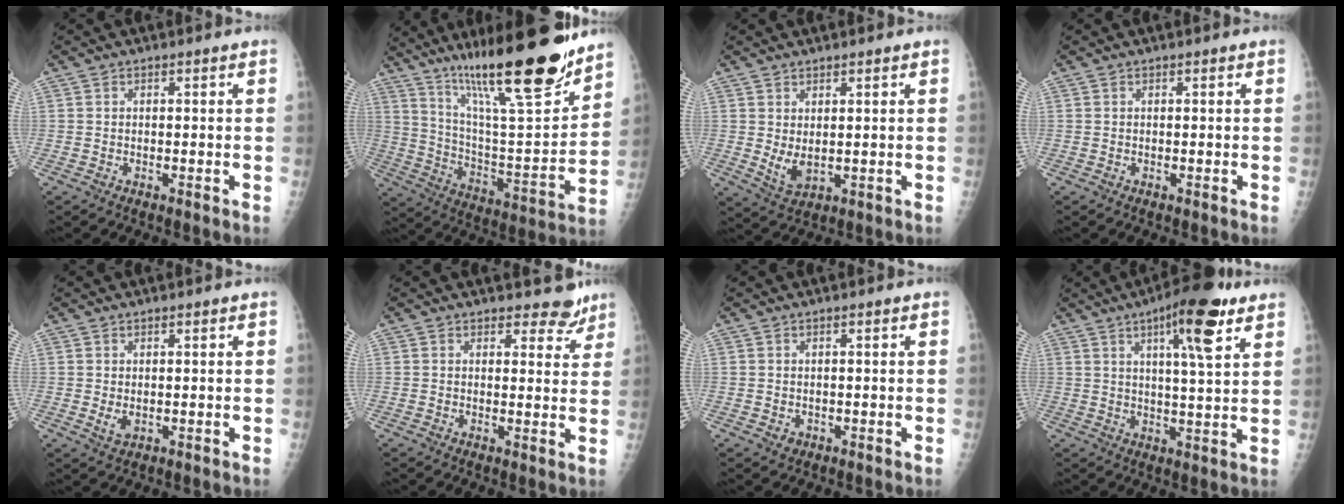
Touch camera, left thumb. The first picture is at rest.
{"total": 25.6, "force": [18.3, 4.3, 17.5], "torque": [-0.262, -0.085, 0.310]}
{"total": 4.6, "force": [1.0, 2.5, 3.7], "torque": [-0.062, -0.016, 0.029]}
{"total": 0.0}
{"total": 2.4, "force": [0.3, 1.5, 1.9], "torque": [-0.029, -0.008, 0.011]}
{"total": 4.6, "force": [3.9, 2.2, 0.8], "torque": [0.018, -0.029, 0.041]}
{"total": 1.0, "force": [-0.1, 0.9, 0.3], "torque": [-0.004, 0.000, 0.004]}
{"total": 12.2, "force": [6.4, 2.6, 10.0], "torque": [-0.139, -0.027, 0.091]}